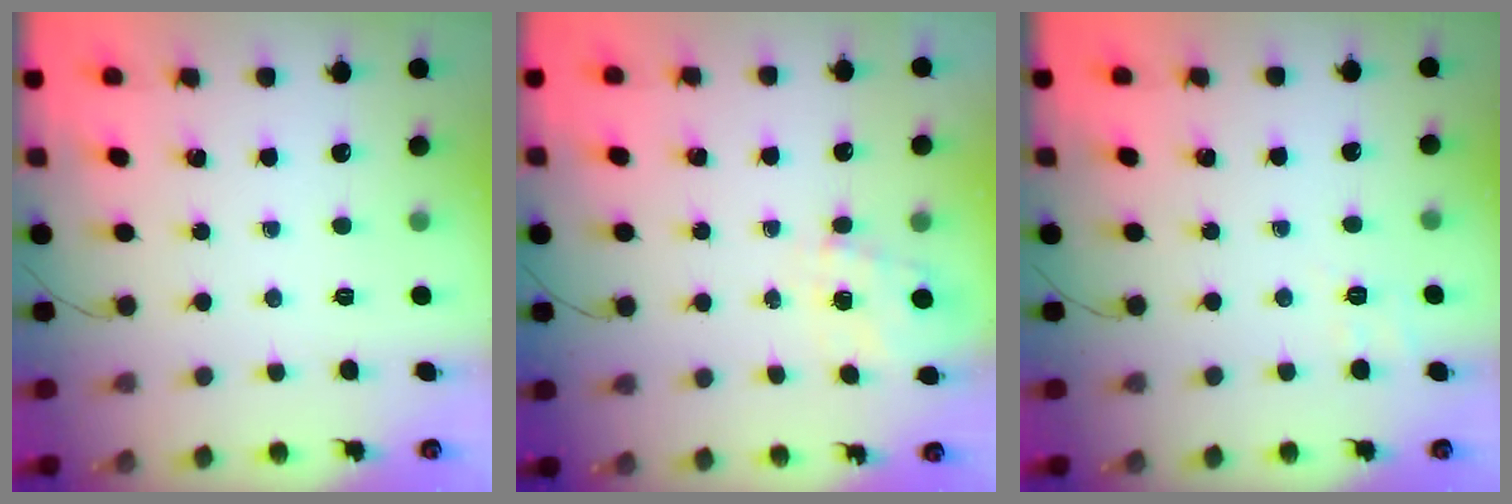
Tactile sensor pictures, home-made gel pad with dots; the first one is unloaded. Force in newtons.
{"total": 0.9, "press": 0.4, "slide": 0.8}
{"total": 2.9, "press": 2.3, "slide": 1.9}